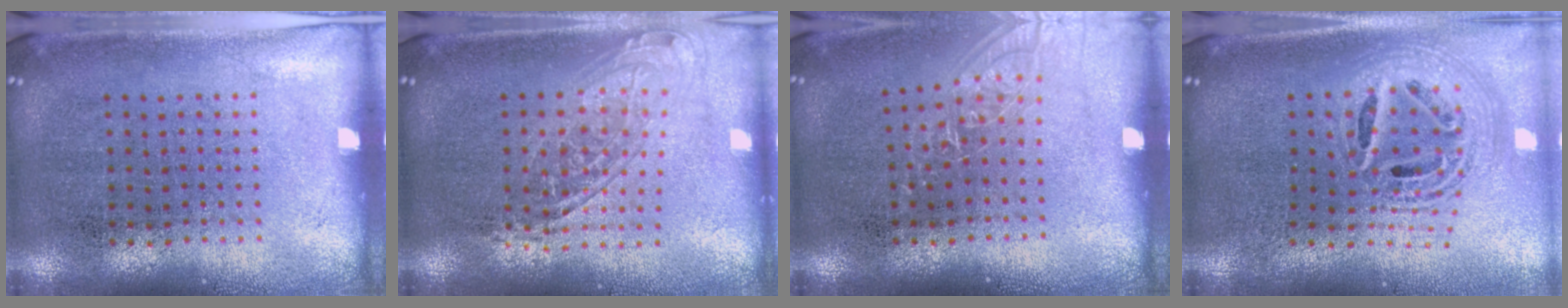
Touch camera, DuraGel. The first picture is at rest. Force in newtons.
{"total": 1.6, "press": 1.3, "slide": 1.0}
{"total": 1.0, "press": 1.0, "slide": 0.3}
{"total": 2.3, "press": 1.8, "slide": 1.5}